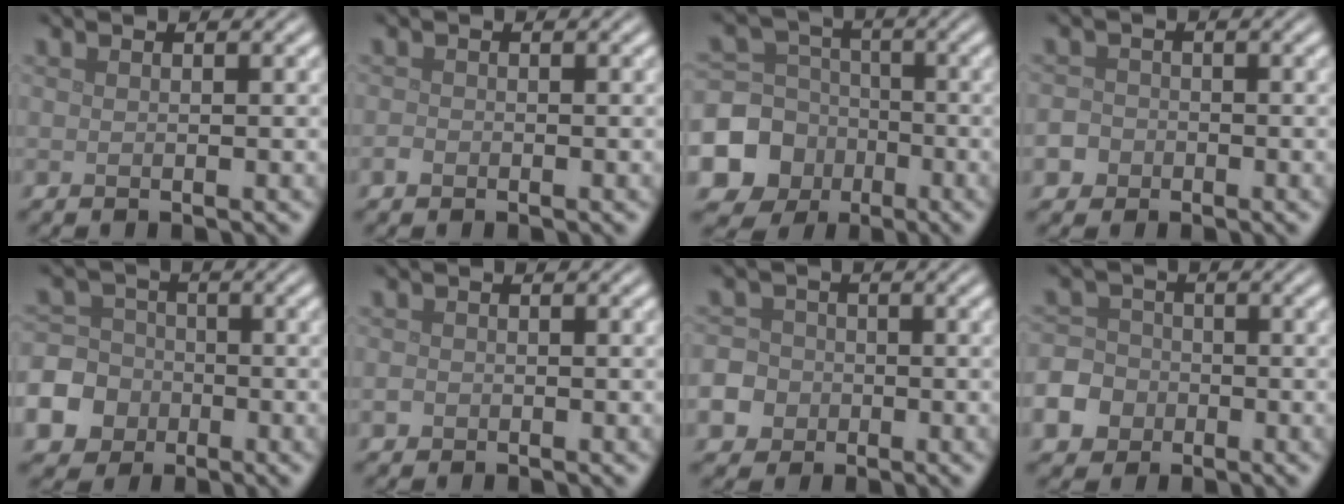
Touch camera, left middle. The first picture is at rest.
{"total": 0.7, "force": [-0.4, 0.5, 0.3], "torque": [-0.005, -0.002, -0.010]}
{"total": 7.7, "force": [-3.0, 6.8, 2.2], "torque": [-0.057, -0.008, -0.077]}
{"total": 3.4, "force": [-1.8, 2.8, 0.7], "torque": [0.001, -0.004, -0.038]}
{"total": 8.0, "force": [-3.5, 6.9, 2.0], "torque": [-0.047, -0.021, -0.088]}
{"total": 0.7, "force": [-0.3, 0.6, 0.2], "torque": [-0.002, -0.003, -0.008]}
{"total": 8.5, "force": [-3.7, 7.4, 2.1], "torque": [-0.057, -0.025, -0.091]}
{"total": 6.0, "force": [-2.9, 5.0, 1.6], "torque": [-0.030, -0.014, -0.068]}